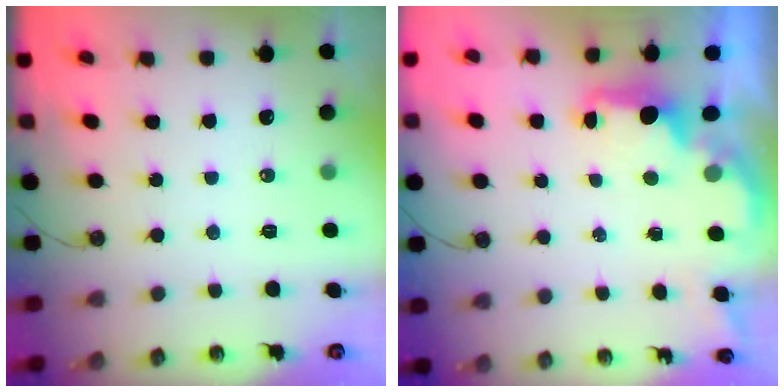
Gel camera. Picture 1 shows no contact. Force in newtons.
{"total": 1.8, "press": 1.7, "slide": 0.5}